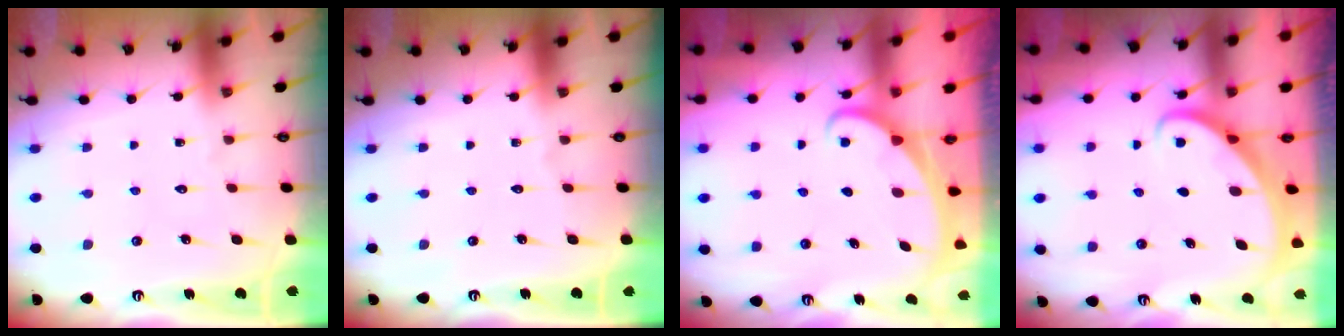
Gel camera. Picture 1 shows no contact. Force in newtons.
{"total": 0.0}
{"total": 1.5, "press": 1.5, "slide": 0.1}
{"total": 2.6, "press": 2.6, "slide": 0.2}